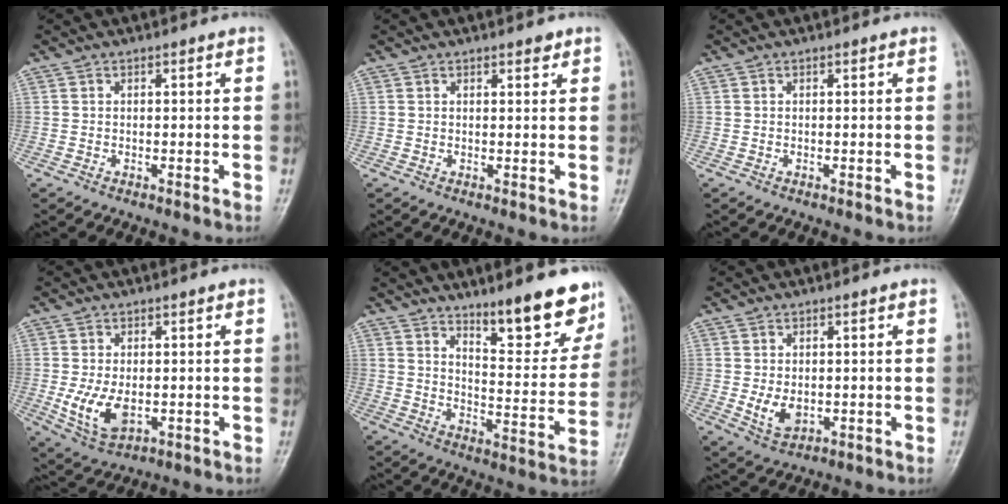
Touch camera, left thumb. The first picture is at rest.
{"total": 1.4, "force": [1.1, 0.6, 0.8], "torque": [-0.003, -0.006, 0.013]}
{"total": 0.0}
{"total": 7.6, "force": [-1.0, 4.6, 6.0], "torque": [-0.111, -0.012, -0.008]}
{"total": 14.3, "force": [10.6, 3.7, 8.9], "torque": [-0.077, -0.079, 0.158]}
{"total": 4.5, "force": [-0.3, 3.1, 3.3], "torque": [-0.050, -0.010, 0.006]}